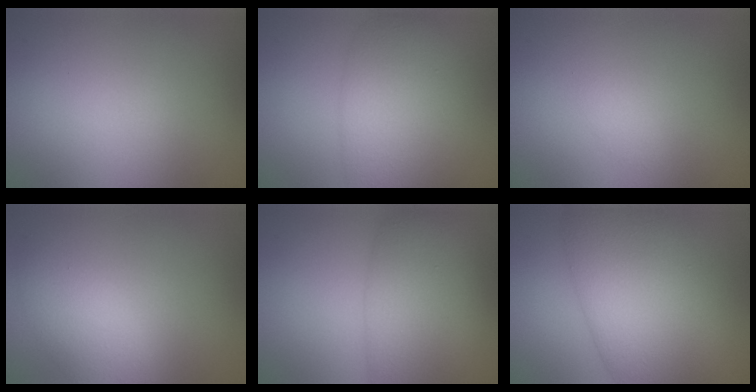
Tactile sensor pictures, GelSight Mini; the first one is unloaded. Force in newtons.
{"total": 7.6, "press": 7.6, "slide": 0.2}
{"total": 0.5, "press": 0.5, "slide": 0.0}
{"total": 2.9, "press": 2.9, "slide": 0.2}
{"total": 8.4, "press": 8.4, "slide": 0.2}
{"total": 11.9, "press": 11.9, "slide": 0.3}